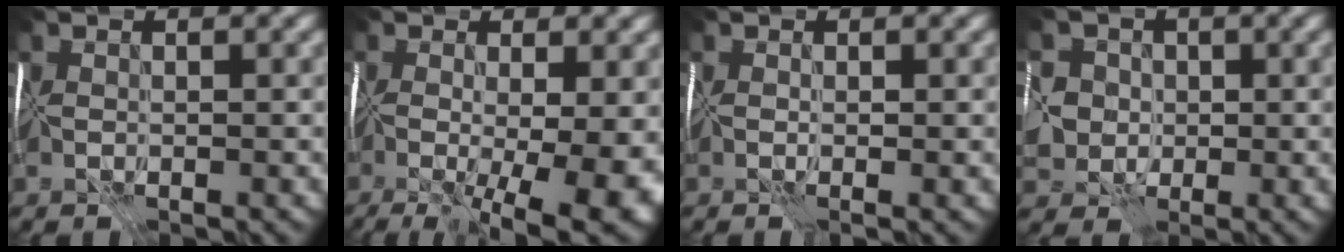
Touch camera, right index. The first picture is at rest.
{"total": 12.8, "force": [-2.9, 4.7, 11.5], "torque": [-0.164, -0.036, -0.013]}
{"total": 1.0, "force": [0.0, 0.1, 1.0], "torque": [-0.012, 0.000, -0.002]}
{"total": 2.2, "force": [0.3, 2.2, -0.2], "torque": [0.026, 0.011, 0.002]}